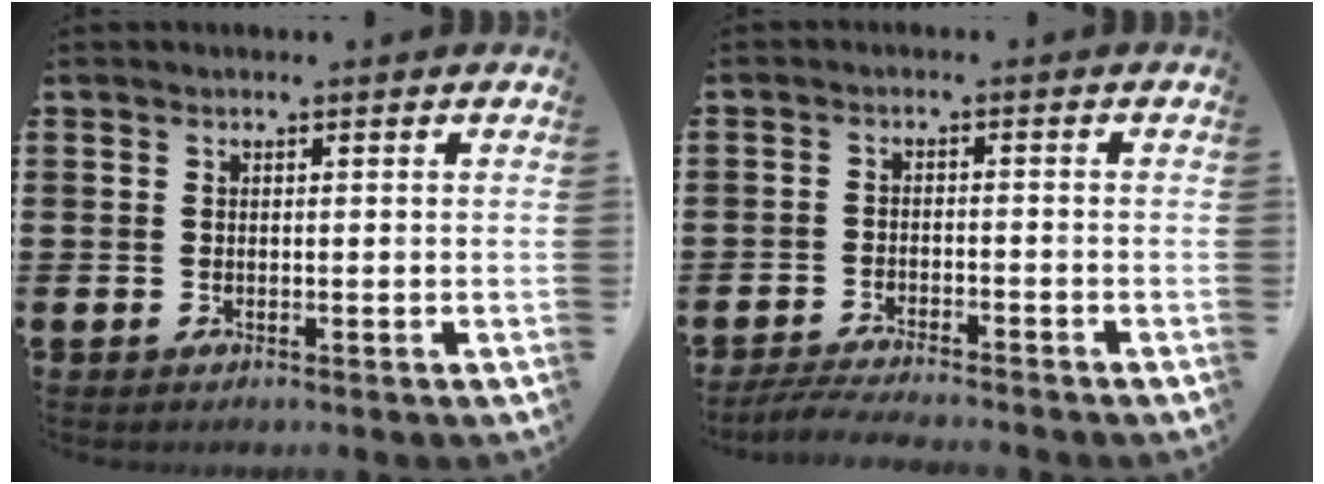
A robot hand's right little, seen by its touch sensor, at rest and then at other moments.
{"total": 2.9, "force": [-2.8, -0.1, 0.6], "torque": [-0.010, 0.002, -0.057]}